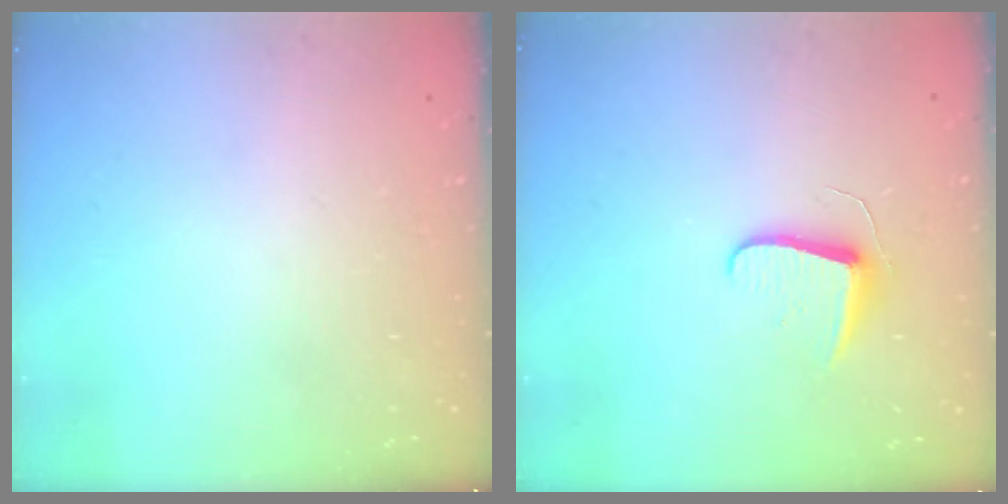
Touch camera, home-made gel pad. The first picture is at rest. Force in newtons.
{"total": 7.1, "press": 7.1, "slide": 0.7}